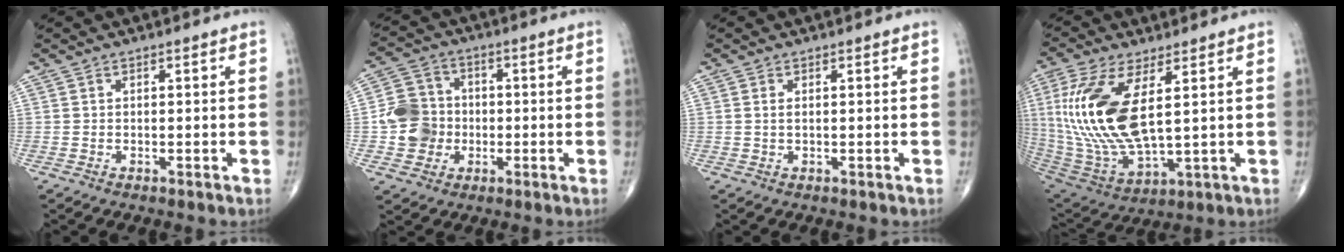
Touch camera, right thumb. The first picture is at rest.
{"total": 8.8, "force": [-1.3, 8.1, 3.1], "torque": [-0.031, 0.016, -0.028]}
{"total": 0.8, "force": [0.2, 0.2, 0.7], "torque": [-0.020, 0.000, 0.005]}
{"total": 19.6, "force": [4.1, 7.9, 17.5], "torque": [-0.384, -0.028, 0.090]}